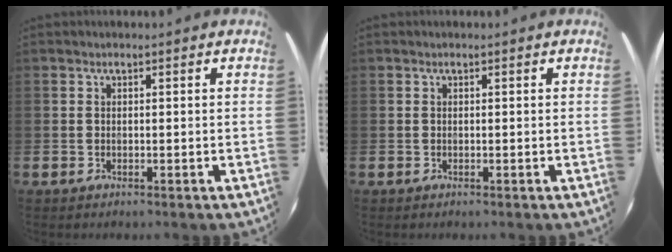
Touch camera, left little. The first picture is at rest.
{"total": 0.0}